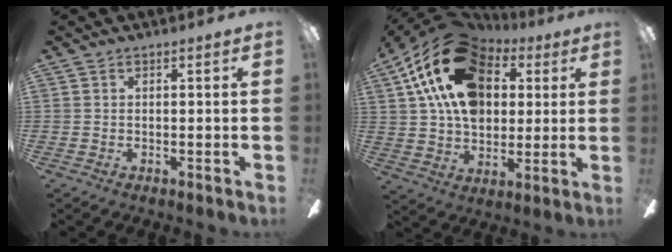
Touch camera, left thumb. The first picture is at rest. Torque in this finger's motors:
{"motor_torque": [1.23, 1.23, 1.41, -1.36, 0.44]}